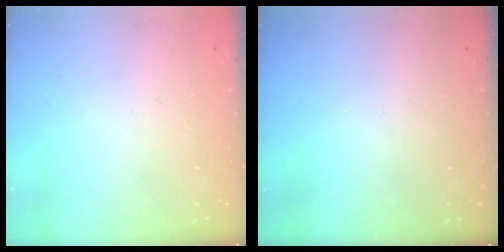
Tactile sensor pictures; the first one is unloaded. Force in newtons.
{"total": 0.0}